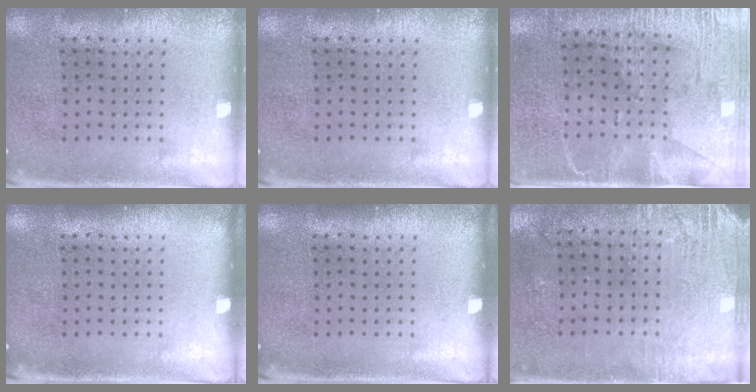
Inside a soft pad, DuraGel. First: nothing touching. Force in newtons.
{"total": 0.0}
{"total": 3.0, "press": 2.7, "slide": 1.3}
{"total": 0.0}
{"total": 0.0}
{"total": 2.8, "press": 2.5, "slide": 1.3}